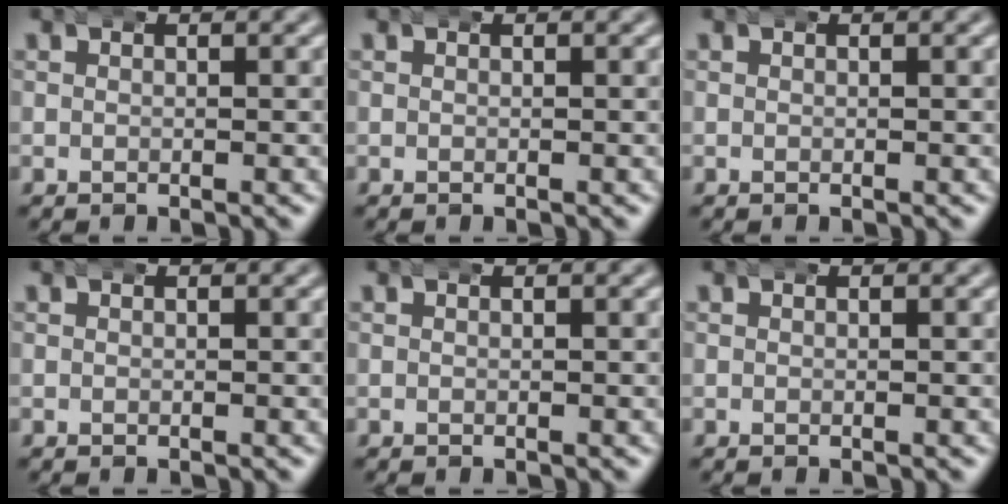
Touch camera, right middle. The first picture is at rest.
{"total": 0.0}
{"total": 0.0}
{"total": 0.0}
{"total": 0.0}
{"total": 0.0}